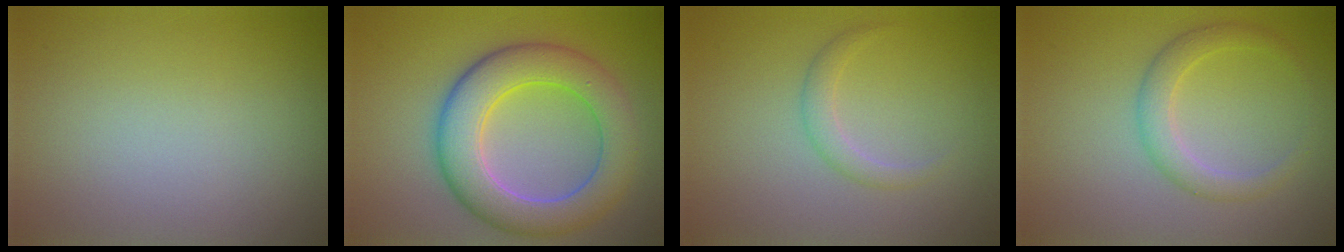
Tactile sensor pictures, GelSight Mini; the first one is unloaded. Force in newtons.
{"total": 7.4, "press": 7.4, "slide": 0.4}
{"total": 1.4, "press": 1.4, "slide": 0.1}
{"total": 2.5, "press": 2.5, "slide": 0.1}